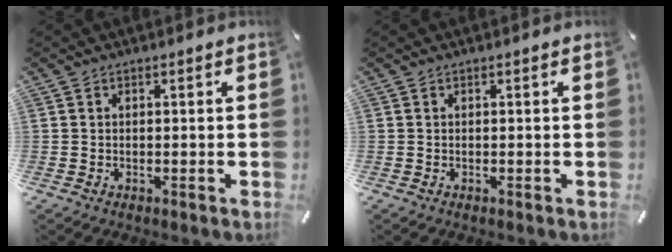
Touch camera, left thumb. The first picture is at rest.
{"total": 0.0}